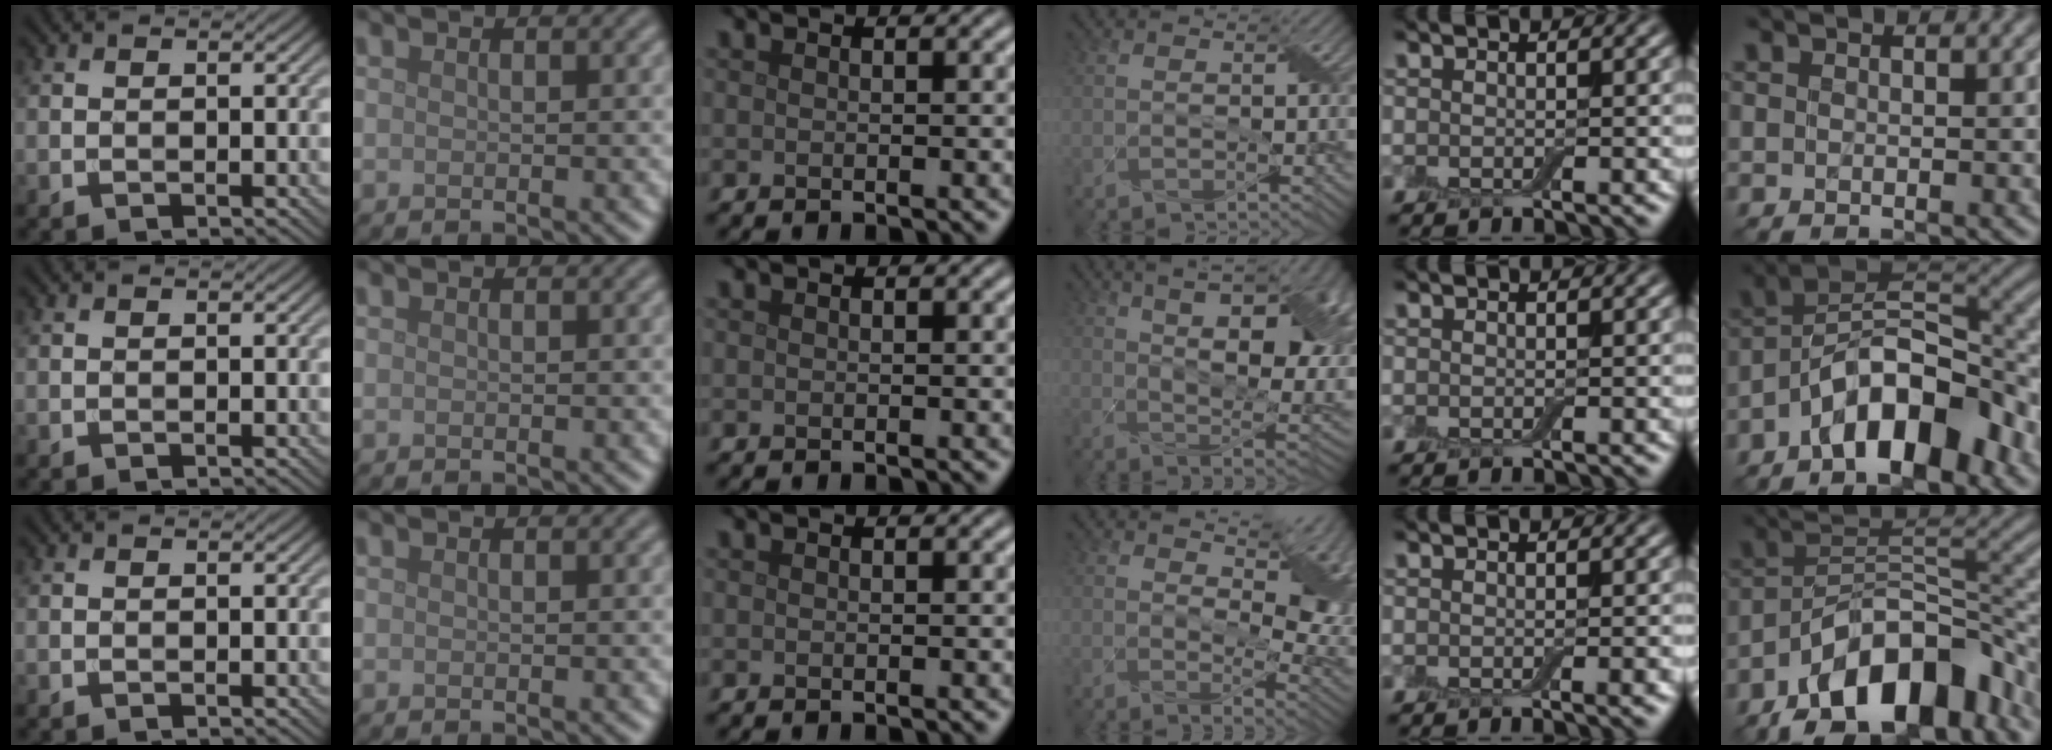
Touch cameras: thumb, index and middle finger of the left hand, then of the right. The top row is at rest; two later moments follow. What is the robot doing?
{"motion": "wrap", "object": "adhesive wrap"}